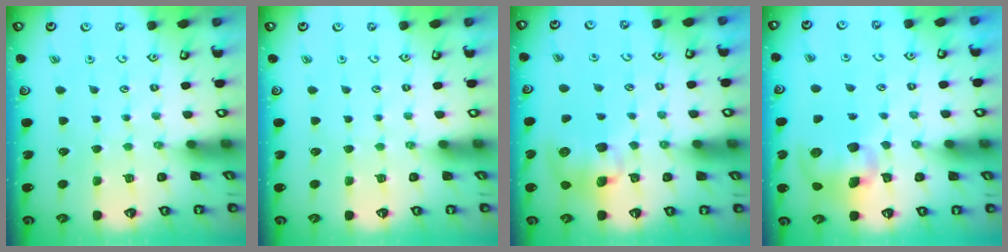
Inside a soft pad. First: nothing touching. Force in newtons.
{"total": 0.0}
{"total": 9.2, "press": 9.1, "slide": 1.1}
{"total": 10.6, "press": 10.5, "slide": 1.7}